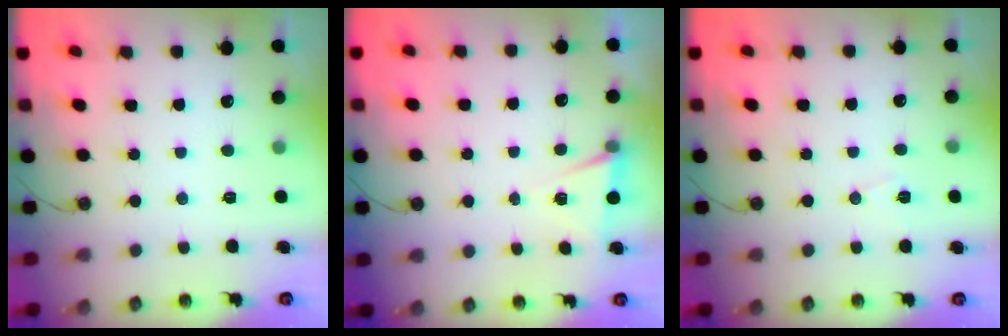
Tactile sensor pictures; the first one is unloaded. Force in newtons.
{"total": 5.4, "press": 3.2, "slide": 4.3}
{"total": 6.3, "press": 4.5, "slide": 4.4}